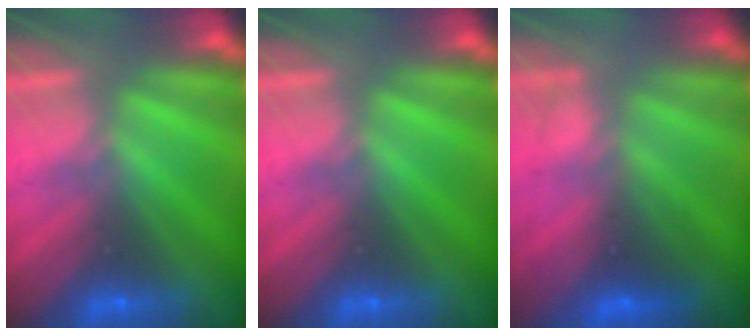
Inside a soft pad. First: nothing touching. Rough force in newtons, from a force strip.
{"total": 0.0}
{"total": 3.6}